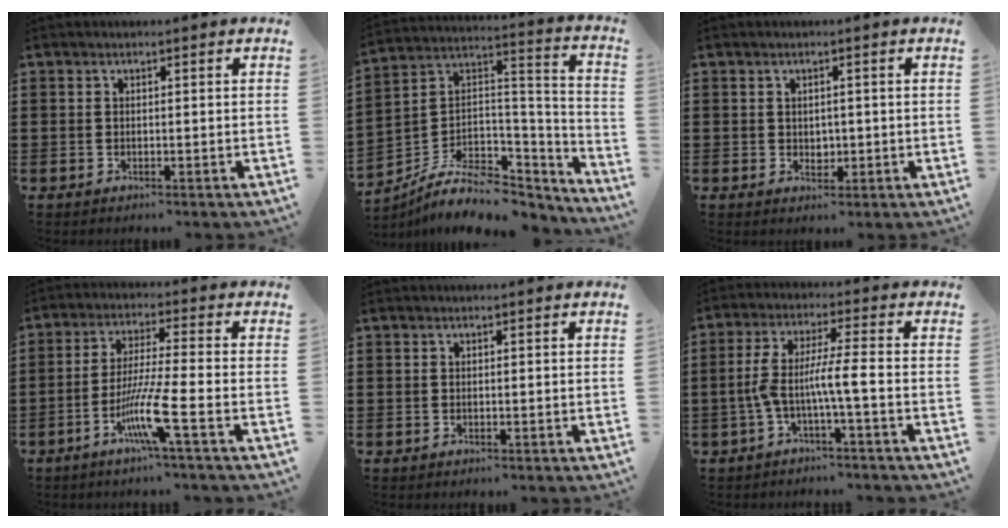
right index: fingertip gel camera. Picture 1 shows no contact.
{"total": 9.5, "force": [-6.2, 4.9, 5.3], "torque": [-0.105, 0.012, -0.115]}
{"total": 1.5, "force": [0.3, 1.2, 0.7], "torque": [-0.010, 0.002, 0.004]}
{"total": 8.6, "force": [-4.0, -0.2, 7.7], "torque": [-0.160, -0.019, -0.079]}
{"total": 0.0}
{"total": 6.4, "force": [-2.0, 0.1, 6.1], "torque": [-0.124, -0.007, -0.043]}